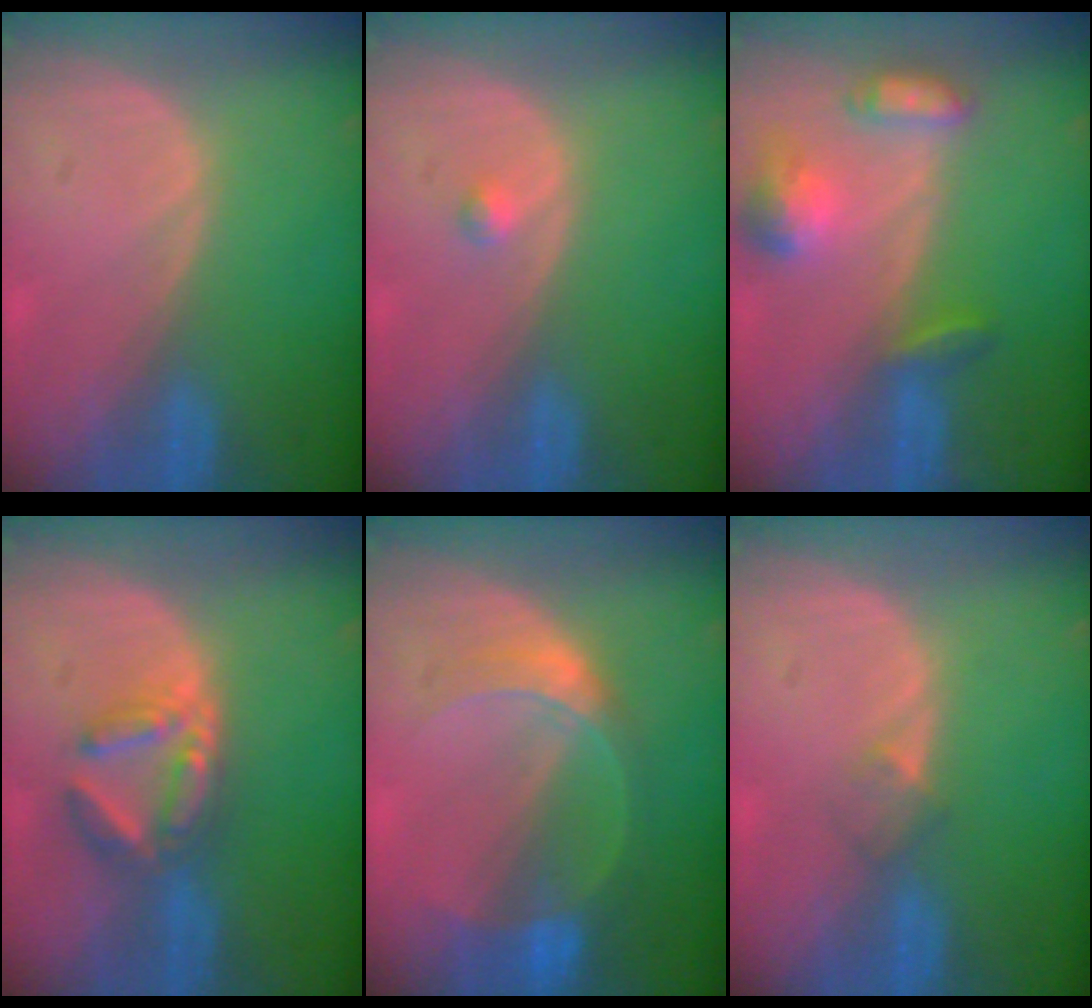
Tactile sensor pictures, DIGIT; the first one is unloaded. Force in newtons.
{"total": 0.8, "press": 0.8, "slide": 0.1}
{"total": 6.2, "press": 6.2, "slide": 0.4}
{"total": 6.2, "press": 5.7, "slide": 2.5}
{"total": 6.8, "press": 6.0, "slide": 3.2}
{"total": 2.0, "press": 1.6, "slide": 1.1}